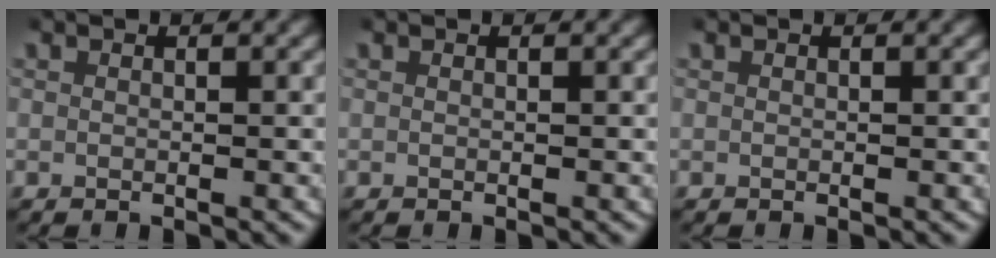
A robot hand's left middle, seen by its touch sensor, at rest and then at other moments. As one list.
[{"total": 0.0}, {"total": 0.0}]